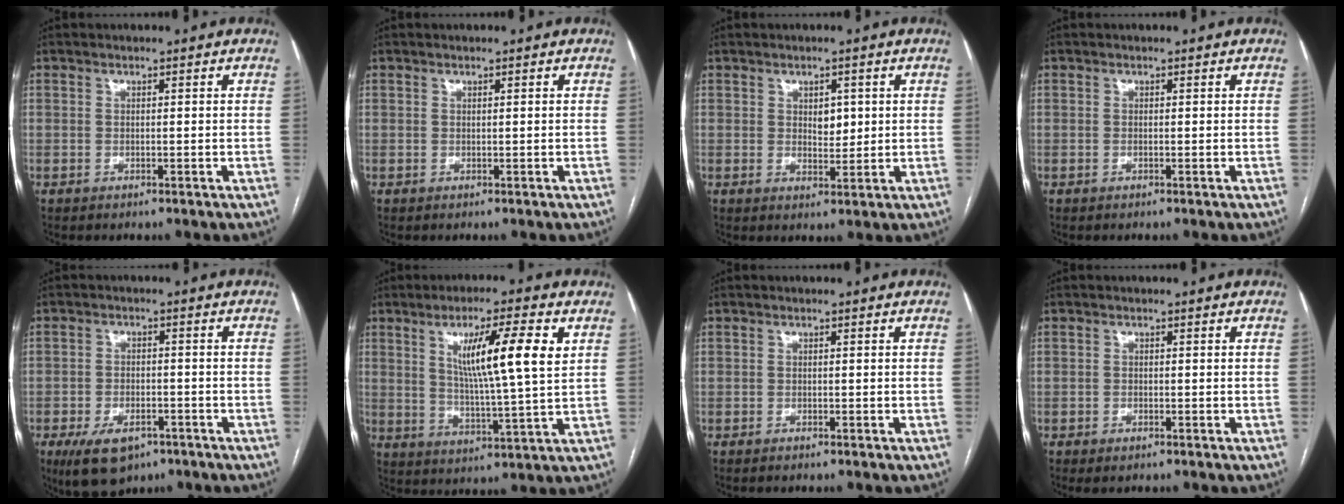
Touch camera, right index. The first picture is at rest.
{"total": 0.0}
{"total": 3.0, "force": [0.8, 1.8, 2.3], "torque": [-0.029, -0.004, 0.014]}
{"total": 0.0}
{"total": 8.1, "force": [-4.9, 4.3, 4.8], "torque": [-0.084, -0.006, -0.070]}
{"total": 12.0, "force": [4.1, 0.2, 11.2], "torque": [-0.189, 0.000, 0.065]}
{"total": 0.6, "force": [-0.5, 0.1, 0.3], "torque": [-0.011, -0.002, -0.007]}
{"total": 1.2, "force": [-0.7, 0.5, 0.8], "torque": [-0.010, -0.001, -0.003]}